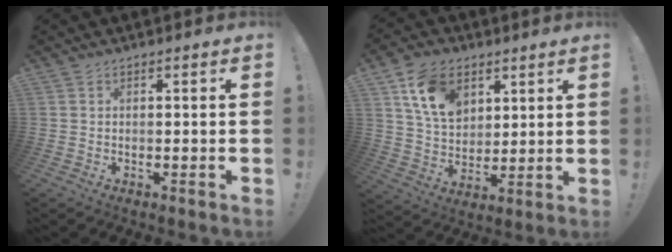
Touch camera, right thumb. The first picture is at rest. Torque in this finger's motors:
{"motor_torque": [2.01, 3.00, 0.65, -0.55, 0.58]}